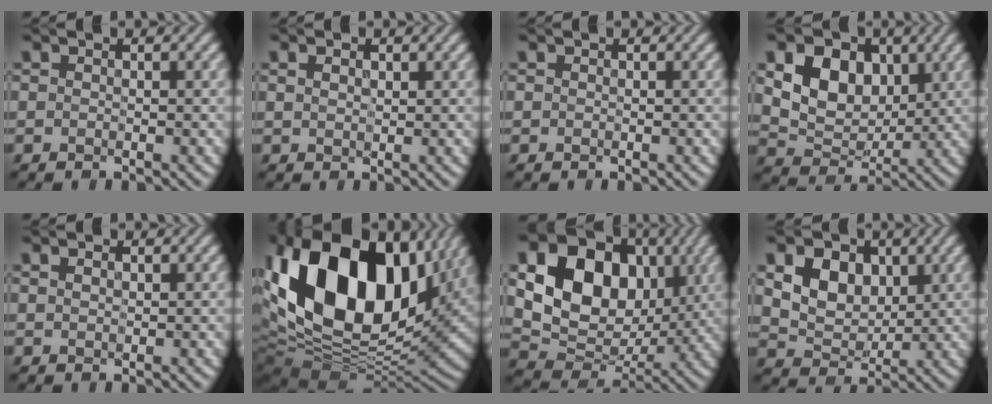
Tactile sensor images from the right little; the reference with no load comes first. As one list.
[{"total": 1.0, "force": [0.4, 0.6, 0.6], "torque": [-0.015, -0.001, 0.008]}, {"total": 0.0}, {"total": 7.0, "force": [1.6, 5.1, 4.4], "torque": [-0.081, -0.009, 0.019]}, {"total": 0.7, "force": [0.3, 0.4, 0.4], "torque": [-0.008, 0.001, 0.004]}, {"total": 20.6, "force": [4.7, 12.4, 15.8], "torque": [-0.327, 0.014, 0.079]}, {"total": 14.4, "force": [3.1, 10.6, 9.2], "torque": [-0.153, 0.020, 0.048]}, {"total": 5.5, "force": [1.3, 4.2, 3.4], "torque": [-0.072, -0.008, 0.012]}]